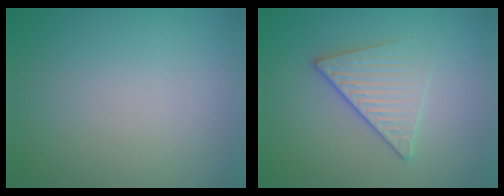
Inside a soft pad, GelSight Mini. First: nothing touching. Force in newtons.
{"total": 2.7, "press": 2.4, "slide": 1.2}